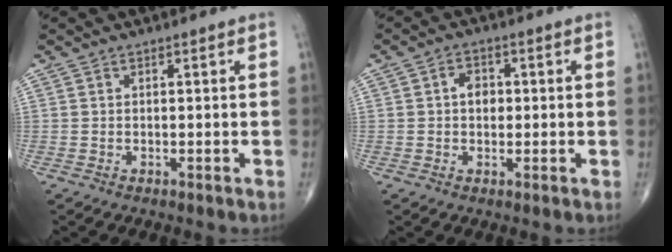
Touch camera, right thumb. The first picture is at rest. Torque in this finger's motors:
{"motor_torque": [0.28, 0.48, 0.23, -0.01, 0.01]}